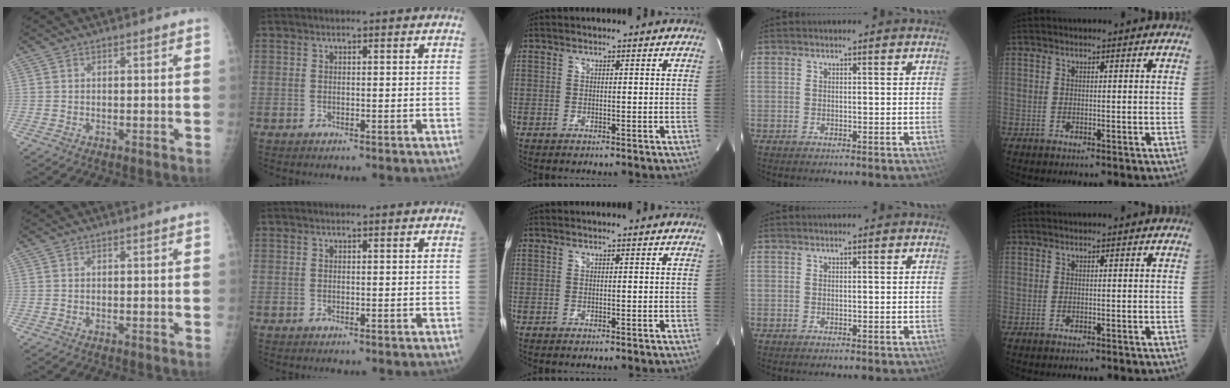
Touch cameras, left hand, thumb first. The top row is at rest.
{}